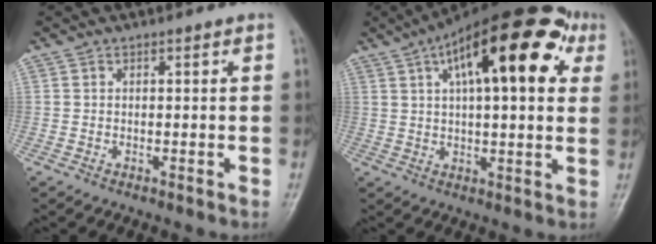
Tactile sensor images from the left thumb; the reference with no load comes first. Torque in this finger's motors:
{"motor_torque": [2.08, 2.13, 1.89, -0.88, 0.20]}